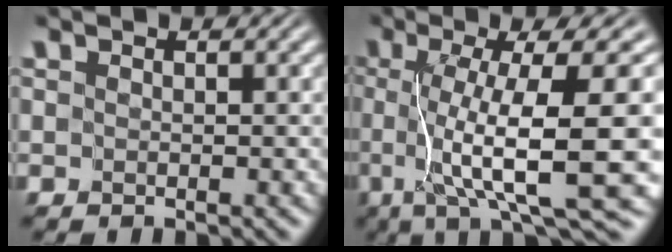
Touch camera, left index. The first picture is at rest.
{"total": 11.7, "force": [-0.5, 2.2, 11.4], "torque": [-0.172, -0.002, 0.005]}